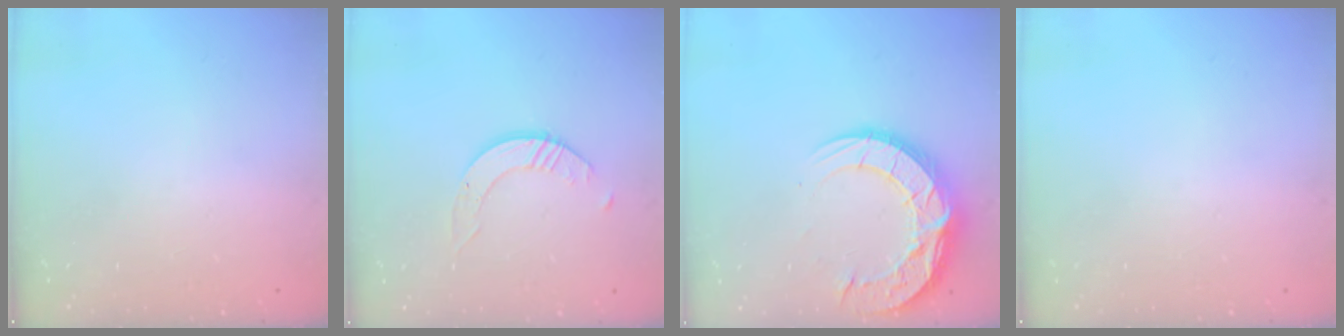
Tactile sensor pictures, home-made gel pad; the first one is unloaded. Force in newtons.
{"total": 3.0, "press": 3.0, "slide": 0.2}
{"total": 17.9, "press": 17.8, "slide": 1.3}
{"total": 0.0}